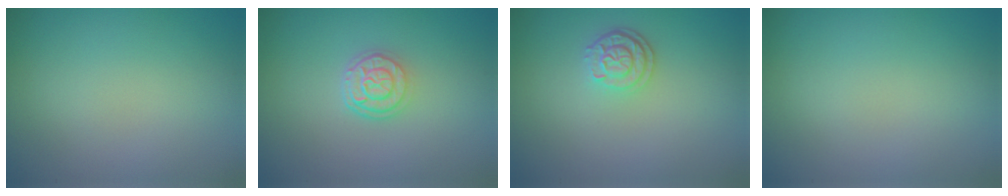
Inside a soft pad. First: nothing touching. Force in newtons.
{"total": 2.8, "press": 2.1, "slide": 1.8}
{"total": 2.5, "press": 2.1, "slide": 1.3}
{"total": 0.0}